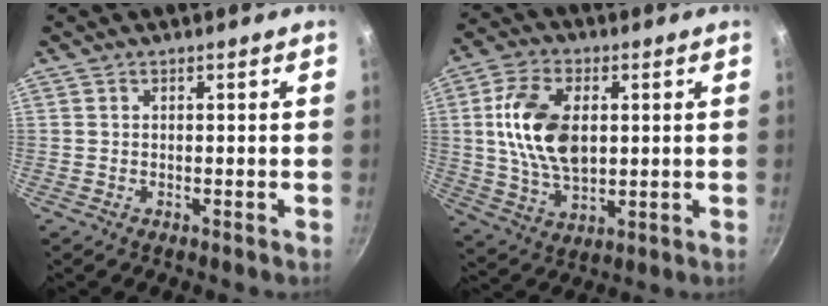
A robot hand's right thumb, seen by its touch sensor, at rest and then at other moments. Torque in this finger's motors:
{"motor_torque": [1.71, 1.69, 1.77, 0.21, 0.46]}